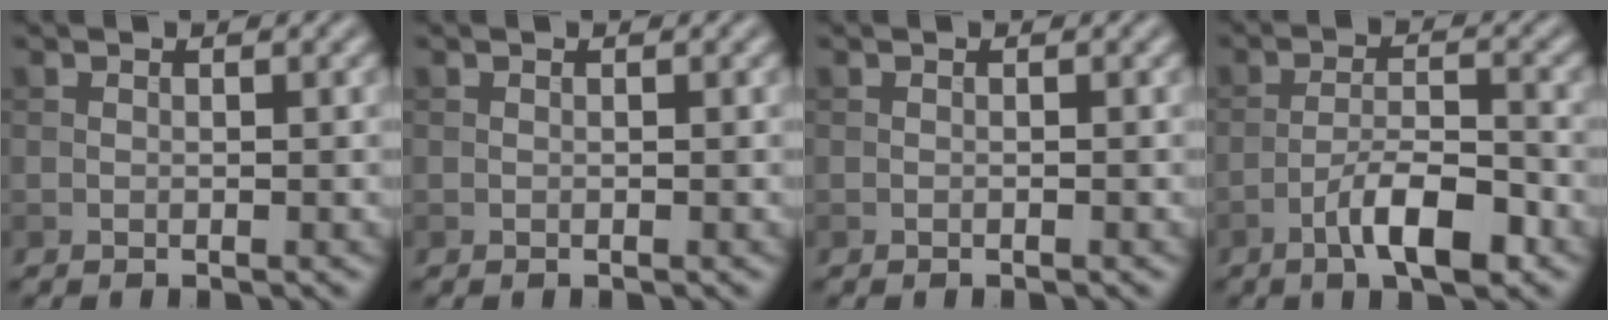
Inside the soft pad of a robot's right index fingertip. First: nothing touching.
{"total": 0.0}
{"total": 0.0}
{"total": 5.8, "force": [-3.3, 1.6, 4.5], "torque": [-0.077, 0.009, -0.059]}